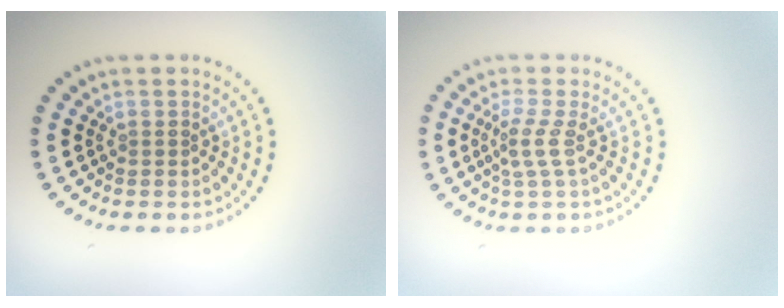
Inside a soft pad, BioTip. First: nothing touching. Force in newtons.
{"total": 2.0, "press": 1.3, "slide": 1.6}